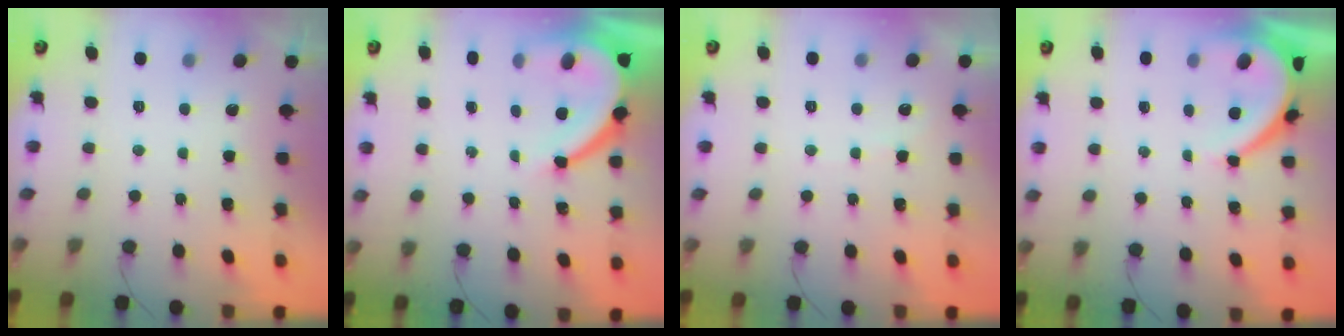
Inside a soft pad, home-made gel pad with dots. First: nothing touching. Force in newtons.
{"total": 11.3, "press": 11.2, "slide": 1.6}
{"total": 3.8, "press": 3.7, "slide": 0.5}
{"total": 7.4, "press": 7.3, "slide": 0.8}